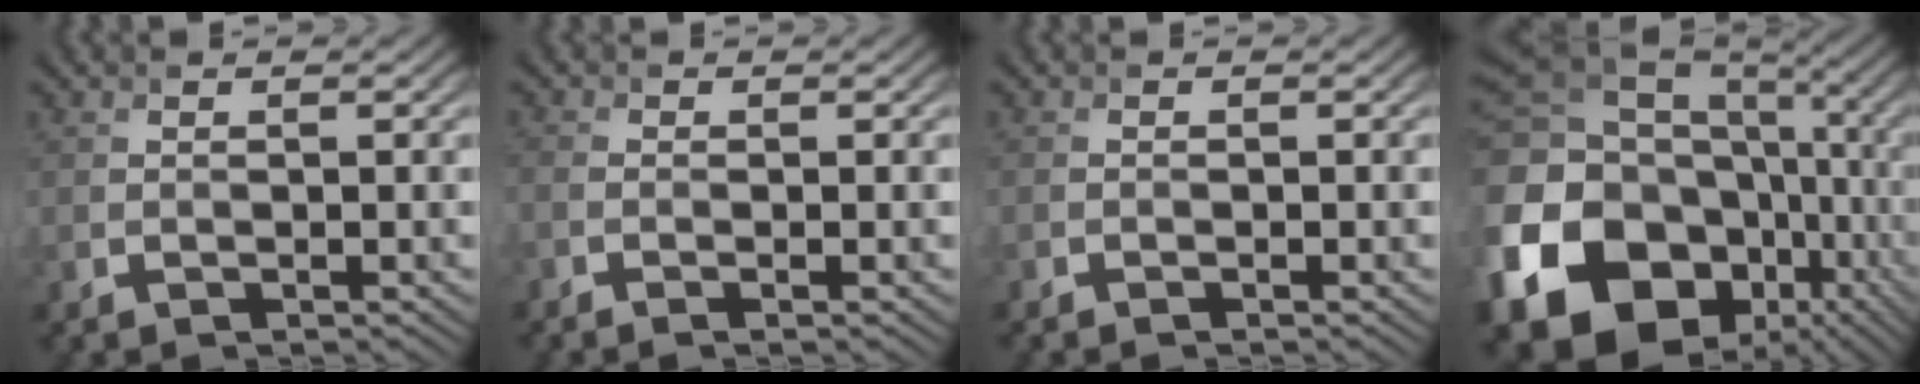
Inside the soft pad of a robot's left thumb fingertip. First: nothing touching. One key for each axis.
{"total": 1.1, "fx": -0.8, "fy": -0.1, "fz": 0.8, "tx": -0.020, "ty": -0.004, "tz": -0.021}
{"total": 0.7, "fx": -0.6, "fy": -0.2, "fz": 0.0, "tx": -0.001, "ty": -0.002, "tz": -0.014}
{"total": 21.7, "fx": -5.0, "fy": 17.1, "fz": 12.4, "tx": -0.331, "ty": -0.046, "tz": -0.058}